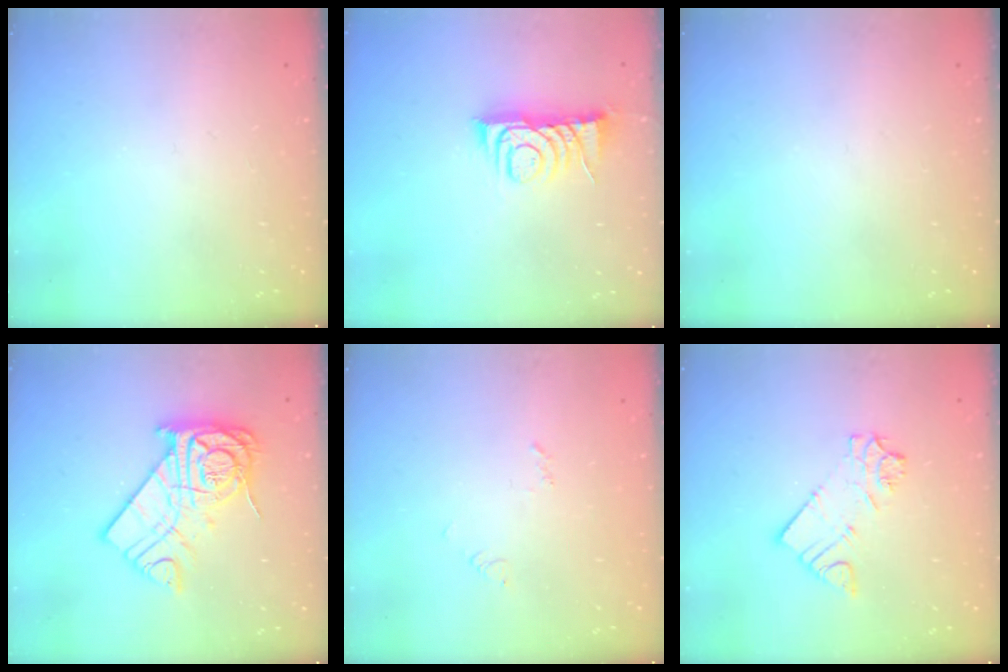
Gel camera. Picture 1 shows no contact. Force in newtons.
{"total": 7.4, "press": 7.4, "slide": 0.4}
{"total": 0.0}
{"total": 16.1, "press": 16.0, "slide": 1.9}
{"total": 3.3, "press": 3.3, "slide": 0.3}
{"total": 7.6, "press": 7.5, "slide": 0.5}